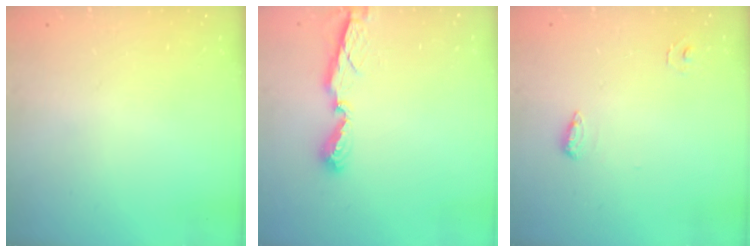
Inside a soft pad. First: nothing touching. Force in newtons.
{"total": 7.8, "press": 7.8, "slide": 0.5}
{"total": 6.2, "press": 6.0, "slide": 1.2}